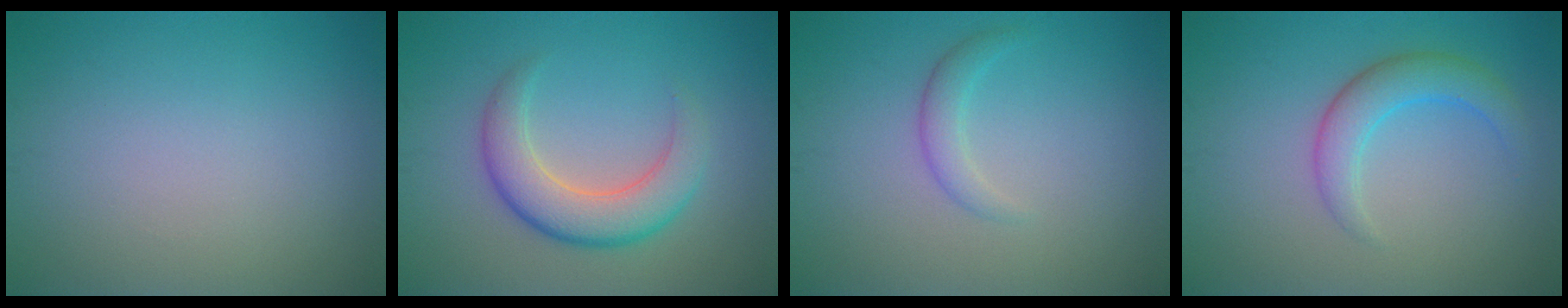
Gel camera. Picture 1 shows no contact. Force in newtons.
{"total": 5.1, "press": 5.1, "slide": 0.2}
{"total": 1.6, "press": 1.6, "slide": 0.1}
{"total": 3.3, "press": 3.3, "slide": 0.1}